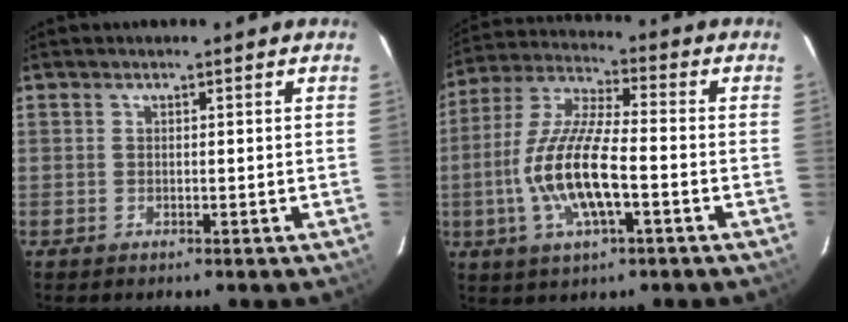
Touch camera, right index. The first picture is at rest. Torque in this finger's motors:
{"motor_torque": [1.24, -0.90, 1.05, 0.21]}